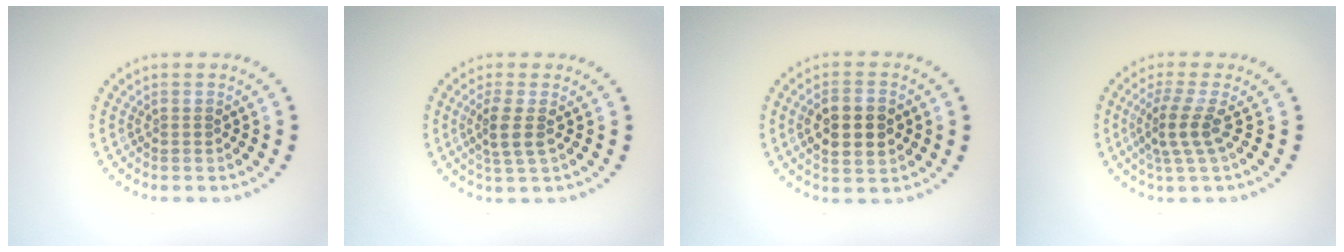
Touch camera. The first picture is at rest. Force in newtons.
{"total": 2.3, "press": 1.9, "slide": 1.4}
{"total": 4.1, "press": 4.0, "slide": 0.4}
{"total": 2.9, "press": 2.0, "slide": 2.1}